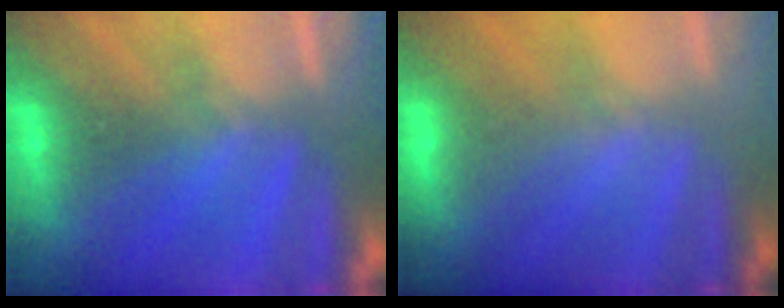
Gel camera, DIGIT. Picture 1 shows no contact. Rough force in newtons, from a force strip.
{"total": 2.1}